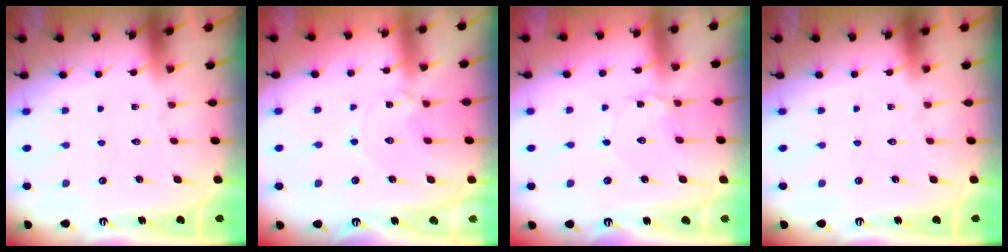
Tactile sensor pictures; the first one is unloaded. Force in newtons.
{"total": 1.4, "press": 1.3, "slide": 0.3}
{"total": 2.3, "press": 2.3, "slide": 0.3}
{"total": 0.0}